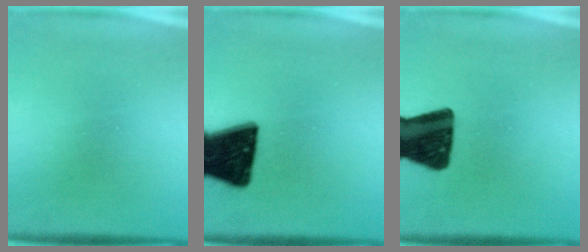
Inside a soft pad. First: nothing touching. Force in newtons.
{"total": 18.5}
{"total": 16.1}